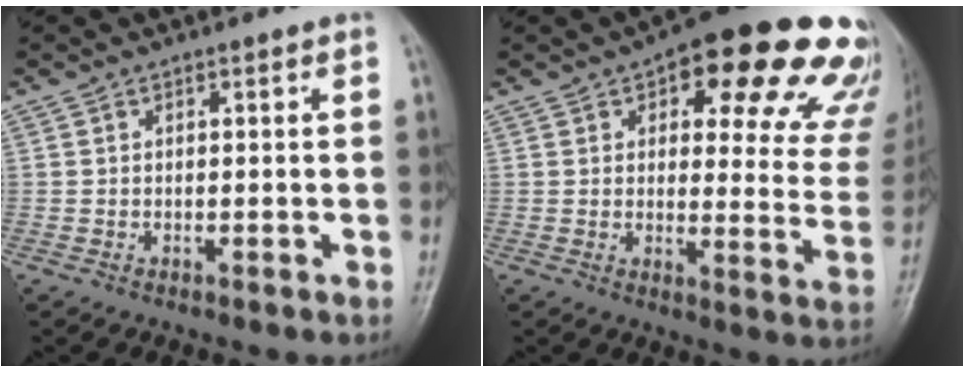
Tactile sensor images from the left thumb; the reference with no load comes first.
{"total": 24.6, "force": [14.3, 9.4, 17.6], "torque": [-0.172, -0.037, 0.164]}